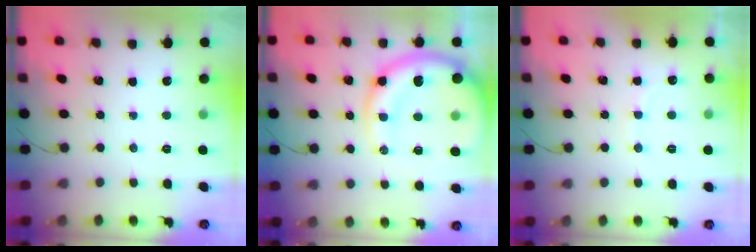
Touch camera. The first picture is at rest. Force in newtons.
{"total": 17.3, "press": 16.9, "slide": 3.9}
{"total": 7.5, "press": 7.4, "slide": 1.3}